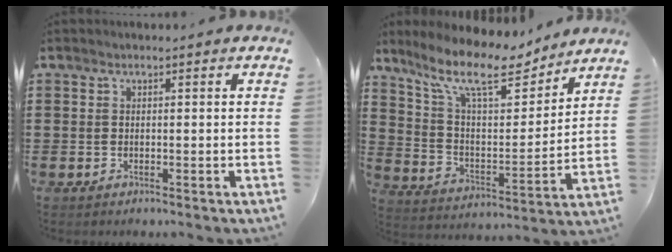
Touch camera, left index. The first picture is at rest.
{"total": 11.7, "force": [8.7, 3.2, 7.0], "torque": [-0.160, -0.039, 0.149]}